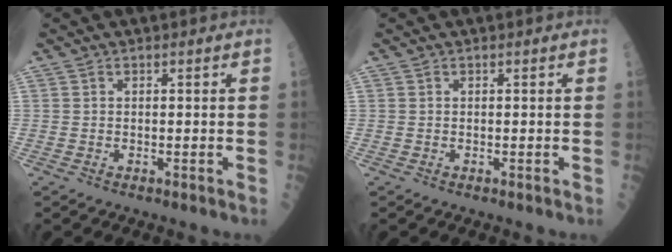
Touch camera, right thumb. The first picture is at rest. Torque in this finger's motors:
{"motor_torque": [0.00, 0.00, 0.00, 0.00, 0.00]}